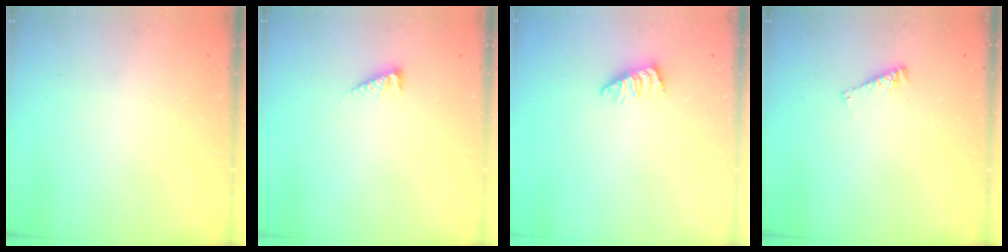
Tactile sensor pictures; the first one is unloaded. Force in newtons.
{"total": 4.1, "press": 4.0, "slide": 0.6}
{"total": 1.2, "press": 1.1, "slide": 0.4}
{"total": 2.6, "press": 2.6, "slide": 0.3}